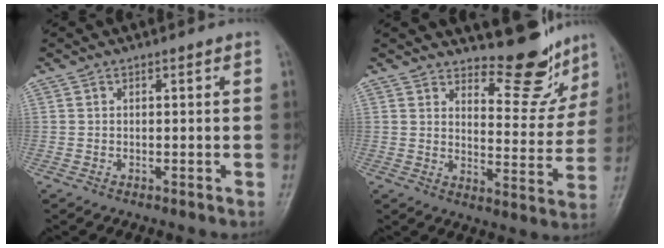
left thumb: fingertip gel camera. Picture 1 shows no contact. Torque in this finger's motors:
{"motor_torque": [0.27, 0.08, -0.38, -0.46, 0.05]}